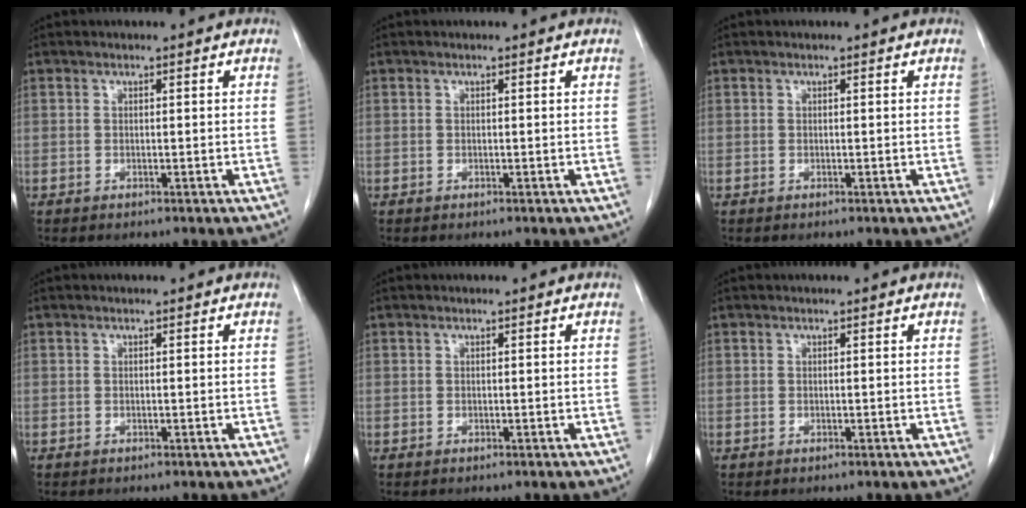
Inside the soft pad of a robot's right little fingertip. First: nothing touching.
{"total": 0.0}
{"total": 0.0}
{"total": 0.0}
{"total": 0.0}
{"total": 0.0}